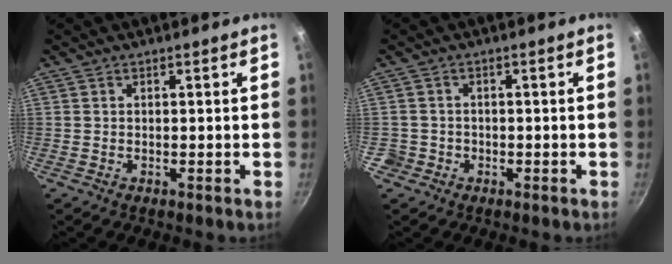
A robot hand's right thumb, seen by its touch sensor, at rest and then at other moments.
{"total": 2.3, "force": [-0.8, 2.2, 0.2], "torque": [0.010, 0.022, -0.009]}